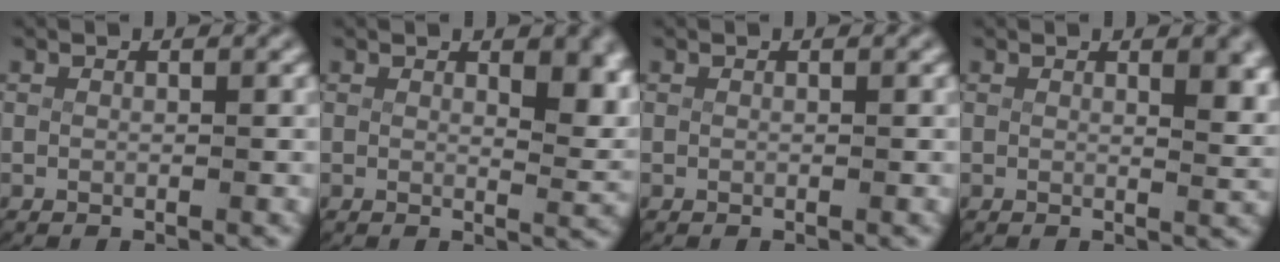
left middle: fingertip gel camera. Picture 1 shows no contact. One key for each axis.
{"total": 3.8, "fx": 1.8, "fy": 1.4, "fz": 3.1, "tx": -0.030, "ty": -0.018, "tz": 0.030}
{"total": 0.0}
{"total": 2.3, "fx": 1.3, "fy": 0.4, "fz": 1.8, "tx": -0.019, "ty": -0.012, "tz": 0.021}